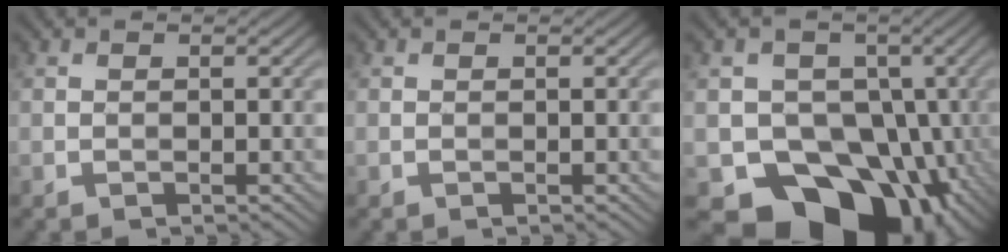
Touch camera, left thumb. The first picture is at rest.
{"total": 0.0}
{"total": 16.9, "force": [-6.8, 13.2, 8.1], "torque": [-0.108, -0.023, -0.128]}